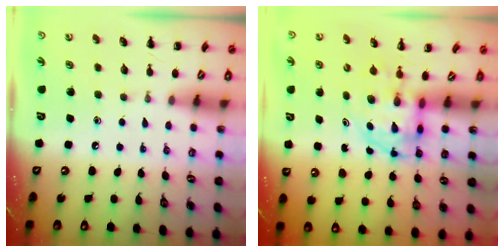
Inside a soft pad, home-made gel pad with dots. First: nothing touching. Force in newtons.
{"total": 3.7, "press": 3.7, "slide": 0.5}